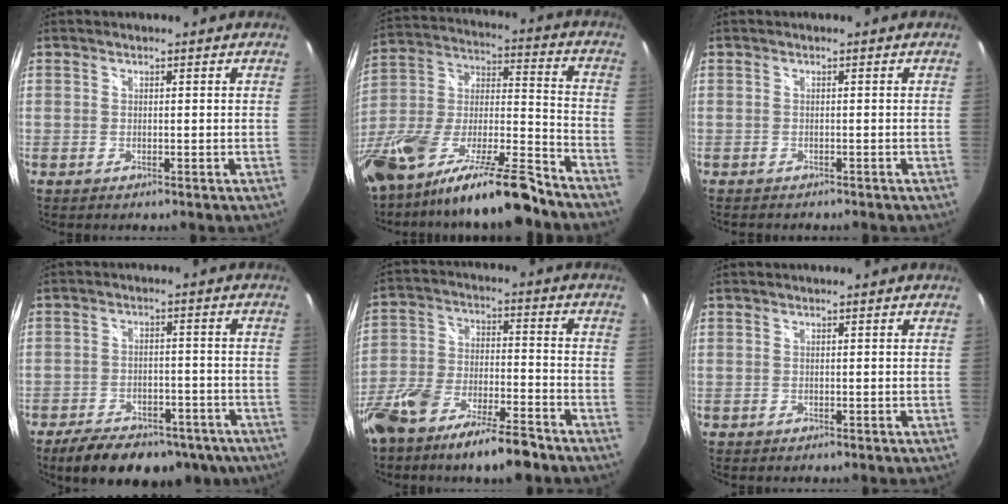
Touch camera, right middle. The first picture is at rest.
{"total": 23.9, "force": [-17.5, 4.4, 15.8], "torque": [-0.289, -0.035, -0.301]}
{"total": 2.0, "force": [-1.9, 0.5, 0.5], "torque": [-0.013, -0.014, -0.027]}
{"total": 18.1, "force": [-13.1, 8.6, 9.0], "torque": [-0.179, -0.007, -0.169]}
{"total": 15.2, "force": [-10.8, 4.3, 9.8], "torque": [-0.204, -0.019, -0.191]}
{"total": 0.0}